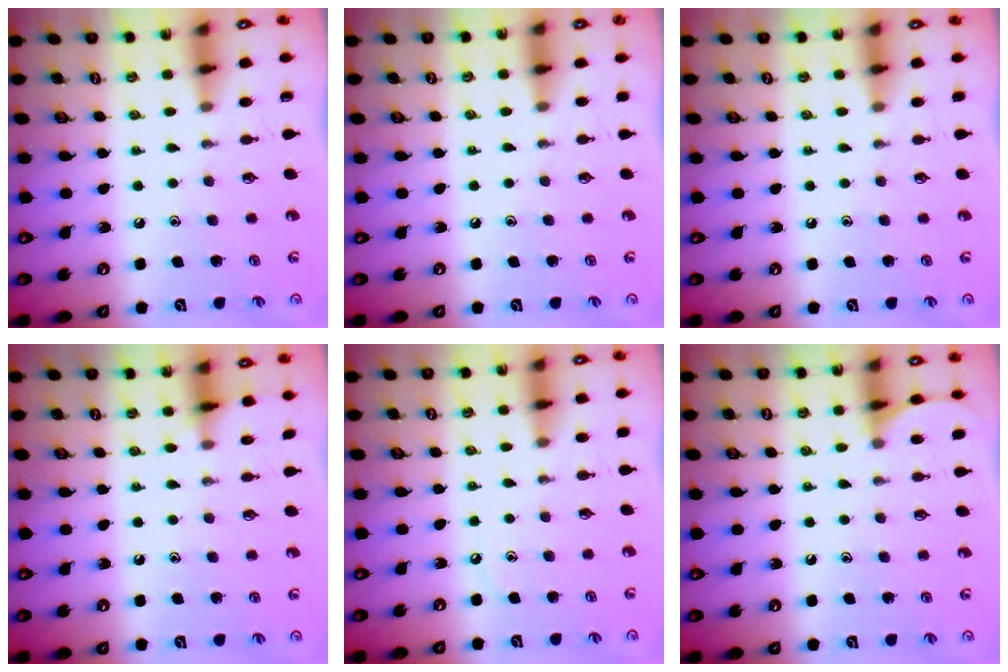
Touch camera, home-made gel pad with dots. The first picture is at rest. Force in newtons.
{"total": 2.7, "press": 2.7, "slide": 0.5}
{"total": 0.0}
{"total": 4.8, "press": 4.8, "slide": 0.5}
{"total": 4.3, "press": 4.3, "slide": 0.6}
{"total": 6.6, "press": 6.5, "slide": 0.7}